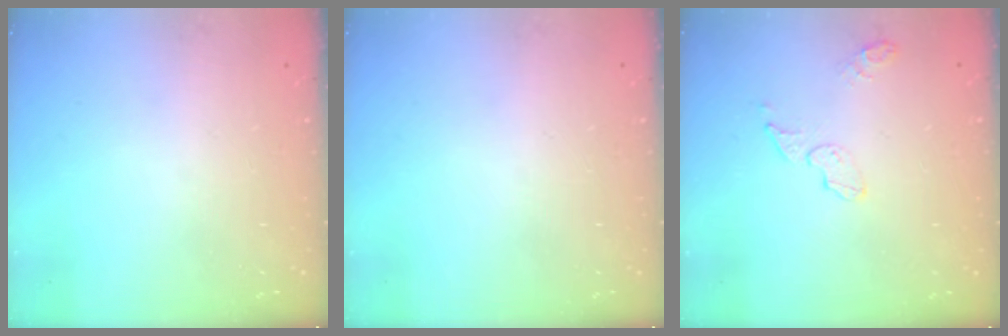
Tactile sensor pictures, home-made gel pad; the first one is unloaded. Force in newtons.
{"total": 0.0}
{"total": 4.4, "press": 4.4, "slide": 0.4}